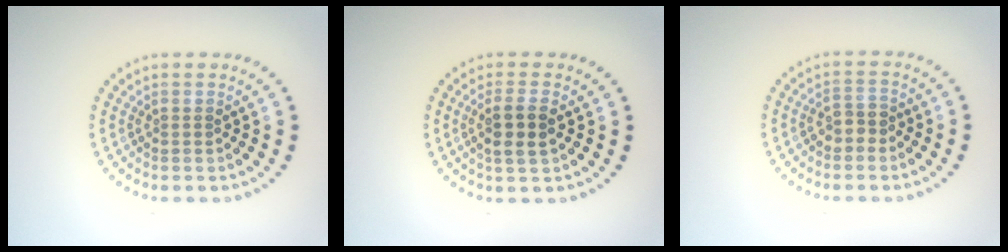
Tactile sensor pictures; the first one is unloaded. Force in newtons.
{"total": 2.8, "press": 2.6, "slide": 1.1}
{"total": 1.7, "press": 1.6, "slide": 0.7}